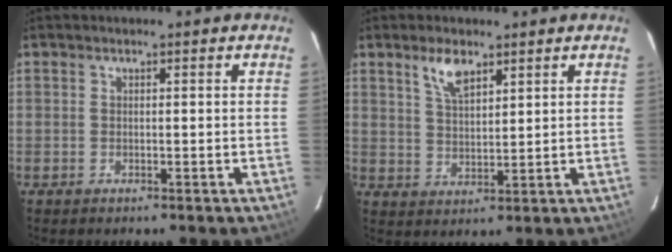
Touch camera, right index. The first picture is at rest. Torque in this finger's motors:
{"motor_torque": [0.13, 0.02, 0.32, 0.08]}